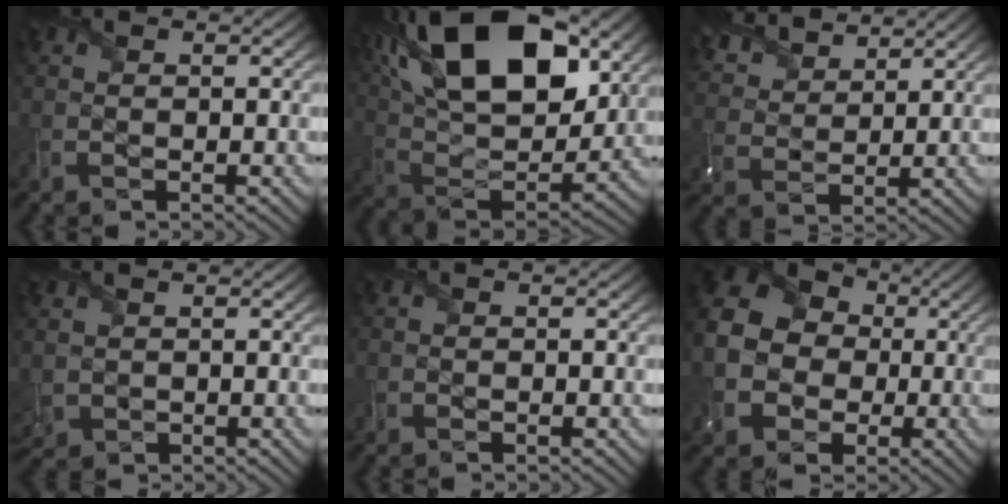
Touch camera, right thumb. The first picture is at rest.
{"total": 22.0, "force": [10.6, 11.6, 15.4], "torque": [-0.312, 0.056, 0.160]}
{"total": 8.0, "force": [6.5, 3.2, 3.5], "torque": [-0.101, 0.021, 0.126]}
{"total": 3.2, "force": [1.1, 2.4, 1.9], "torque": [-0.070, -0.004, 0.020]}
{"total": 0.0}
{"total": 16.9, "force": [-1.3, 15.3, 7.1], "torque": [-0.219, -0.010, -0.058]}